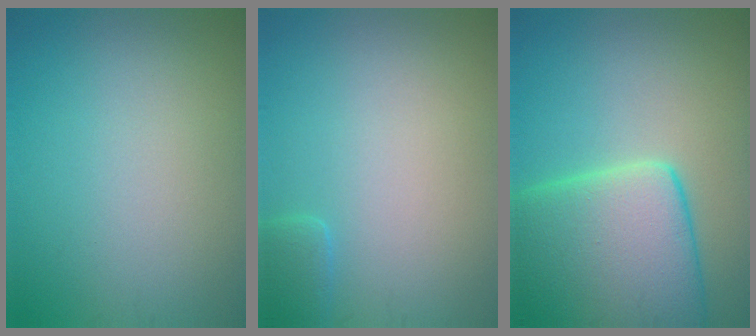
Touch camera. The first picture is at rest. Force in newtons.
{"total": 1.4, "press": 1.4, "slide": 0.1}
{"total": 11.6, "press": 11.5, "slide": 1.0}